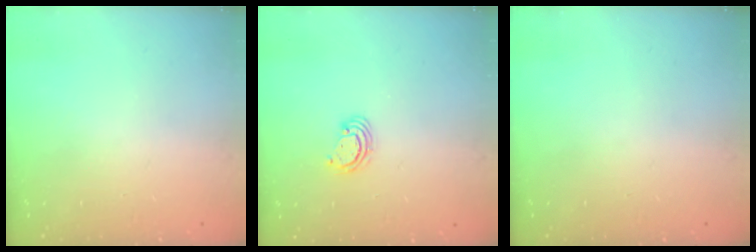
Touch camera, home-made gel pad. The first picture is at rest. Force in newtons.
{"total": 2.5, "press": 2.5, "slide": 0.2}
{"total": 0.0}